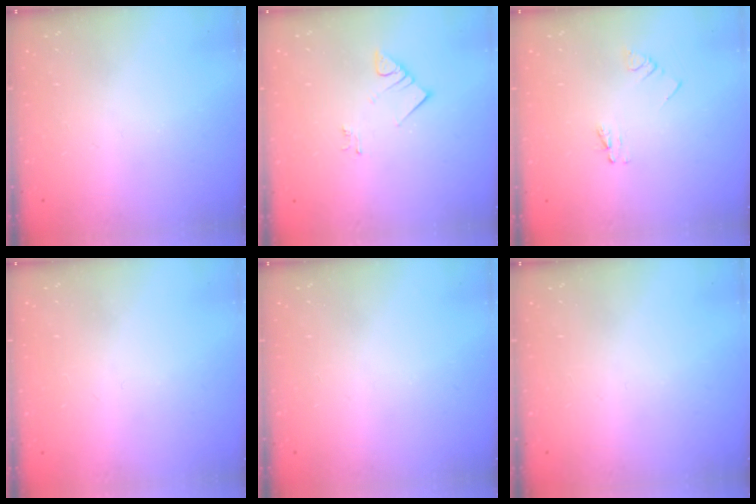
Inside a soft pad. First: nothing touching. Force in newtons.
{"total": 3.1, "press": 3.1, "slide": 0.3}
{"total": 2.6, "press": 2.6, "slide": 0.4}
{"total": 0.8, "press": 0.8, "slide": 0.1}
{"total": 0.0}
{"total": 0.0}